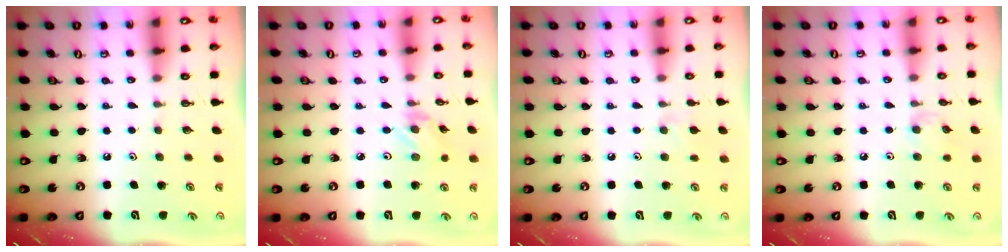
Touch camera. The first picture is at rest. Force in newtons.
{"total": 1.6, "press": 1.5, "slide": 0.3}
{"total": 6.8, "press": 6.8, "slide": 0.8}
{"total": 6.6, "press": 6.5, "slide": 0.7}